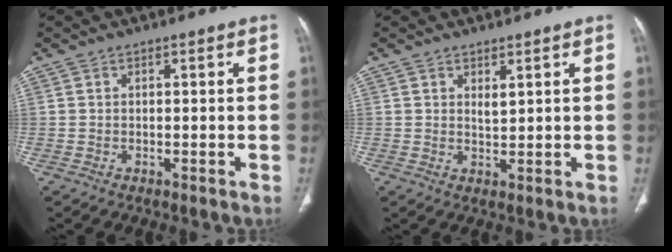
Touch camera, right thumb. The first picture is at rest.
{"total": 1.8, "force": [1.1, 0.7, 1.2], "torque": [-0.020, -0.012, 0.022]}